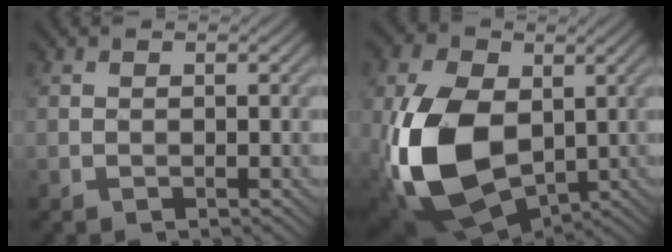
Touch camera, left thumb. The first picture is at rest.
{"total": 15.2, "force": [-1.3, 10.2, 11.2], "torque": [-0.281, -0.026, -0.020]}